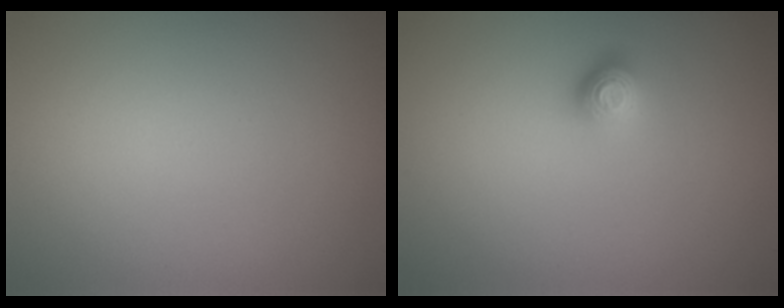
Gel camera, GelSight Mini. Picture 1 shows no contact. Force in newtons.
{"total": 1.5, "press": 1.1, "slide": 1.0}